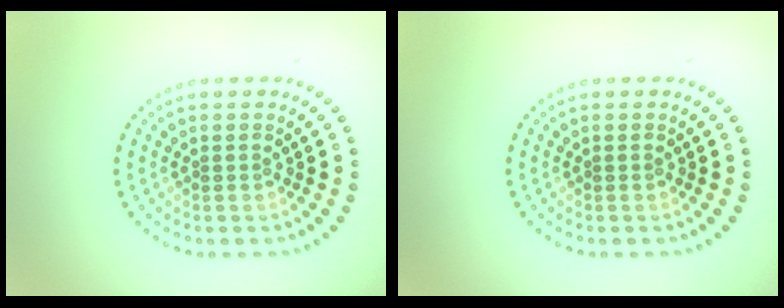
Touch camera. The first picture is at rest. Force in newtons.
{"total": 0.0}